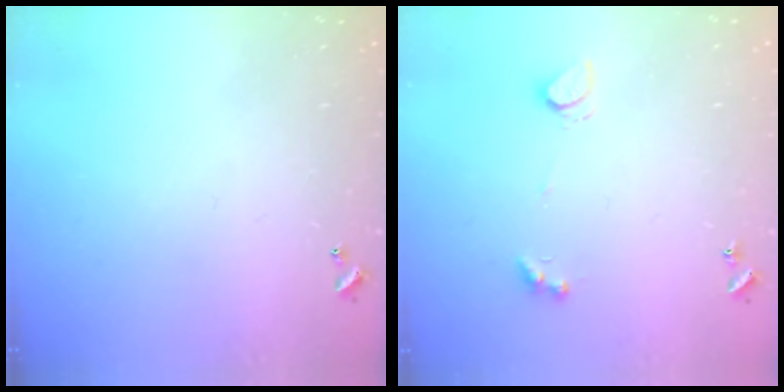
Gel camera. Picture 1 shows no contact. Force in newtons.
{"total": 1.4, "press": 1.2, "slide": 0.6}